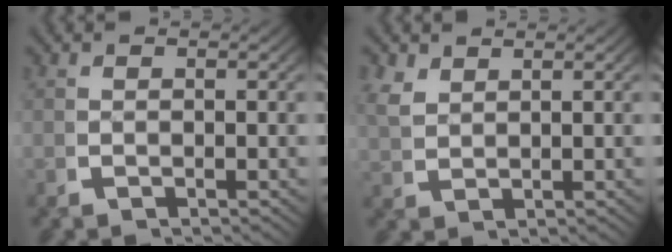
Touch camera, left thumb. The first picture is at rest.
{"total": 2.4, "force": [2.0, 1.0, 0.9], "torque": [-0.022, 0.000, 0.050]}